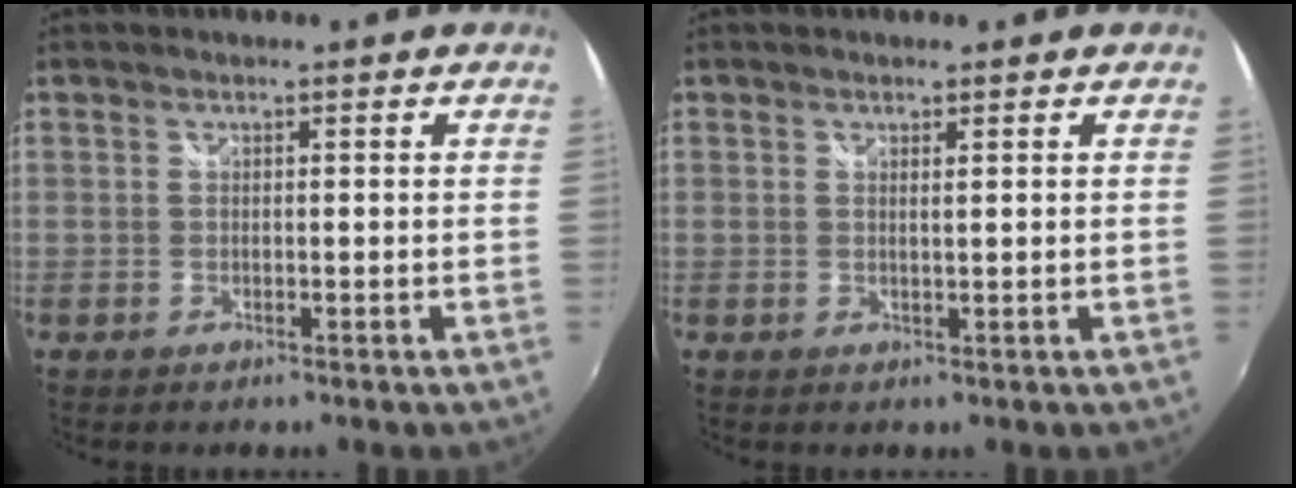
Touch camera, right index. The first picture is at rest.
{"total": 0.7, "force": [0.4, -0.5, 0.1], "torque": [0.000, 0.000, 0.006]}